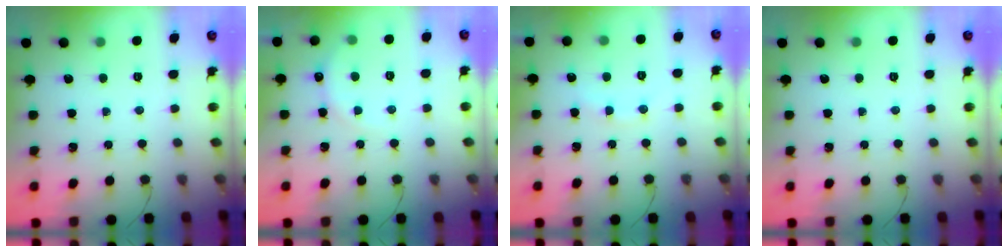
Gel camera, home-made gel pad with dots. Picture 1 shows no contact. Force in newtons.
{"total": 6.7, "press": 6.6, "slide": 1.5}
{"total": 7.1, "press": 7.0, "slide": 1.3}
{"total": 0.0}